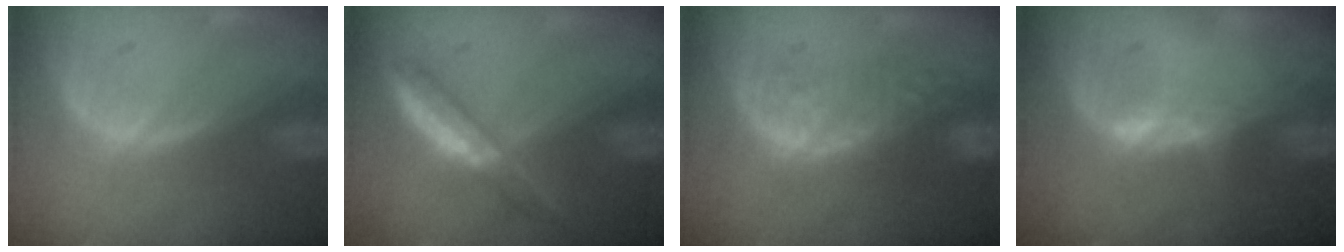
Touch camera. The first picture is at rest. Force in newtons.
{"total": 5.2, "press": 4.6, "slide": 2.4}
{"total": 6.4, "press": 6.2, "slide": 1.3}
{"total": 1.7, "press": 1.7, "slide": 0.6}